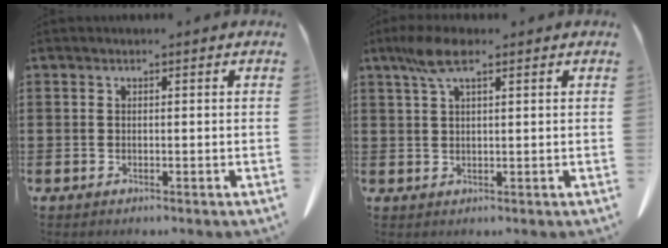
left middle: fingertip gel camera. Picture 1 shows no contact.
{"total": 5.5, "force": [2.8, 1.5, 4.5], "torque": [-0.101, 0.003, 0.048]}